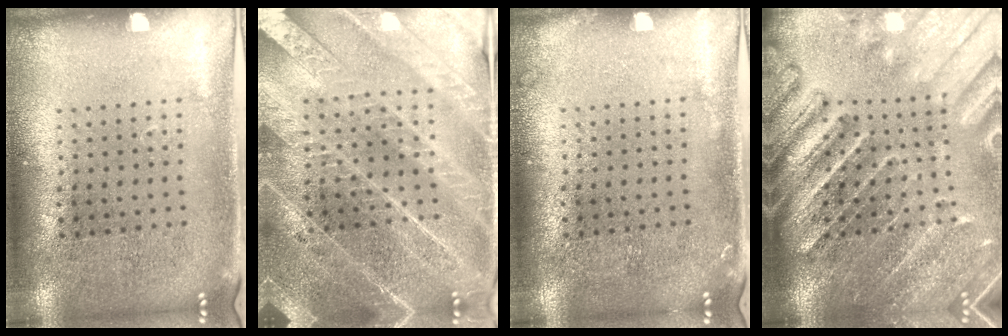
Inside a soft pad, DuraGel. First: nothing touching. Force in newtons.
{"total": 4.1, "press": 3.8, "slide": 1.7}
{"total": 0.6, "press": 0.5, "slide": 0.1}
{"total": 4.0, "press": 3.5, "slide": 1.8}